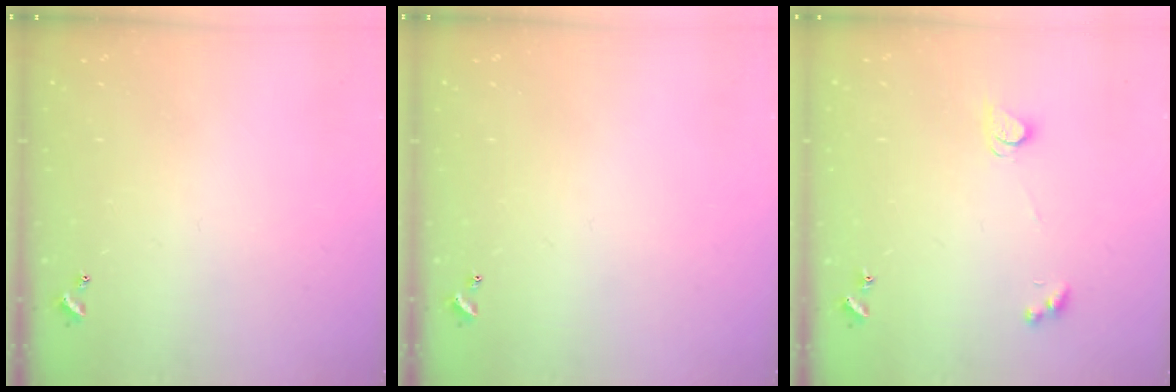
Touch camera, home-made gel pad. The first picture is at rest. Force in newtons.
{"total": 0.0}
{"total": 2.5, "press": 2.4, "slide": 0.3}